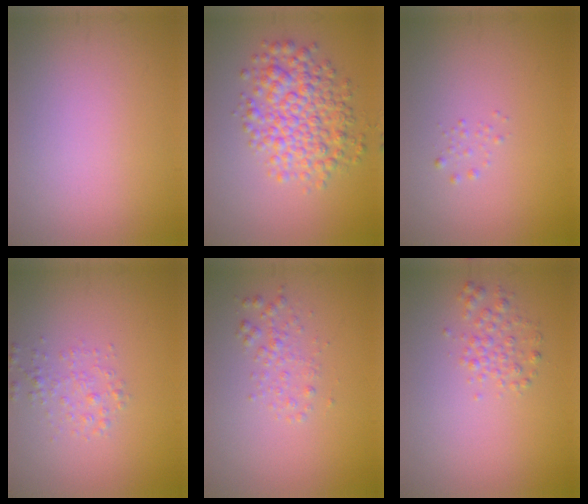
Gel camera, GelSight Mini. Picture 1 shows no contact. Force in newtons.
{"total": 5.7, "press": 5.7, "slide": 0.1}
{"total": 0.6, "press": 0.6, "slide": 0.0}
{"total": 1.7, "press": 1.7, "slide": 0.1}
{"total": 1.5, "press": 1.5, "slide": 0.0}
{"total": 1.7, "press": 1.7, "slide": 0.0}